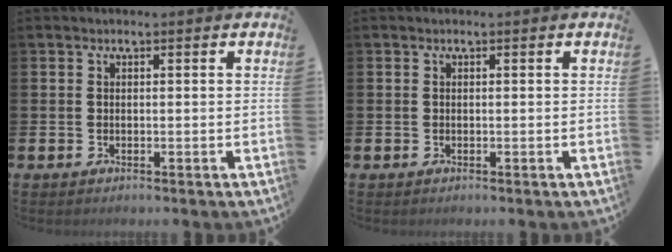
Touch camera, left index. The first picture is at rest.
{"total": 0.0}